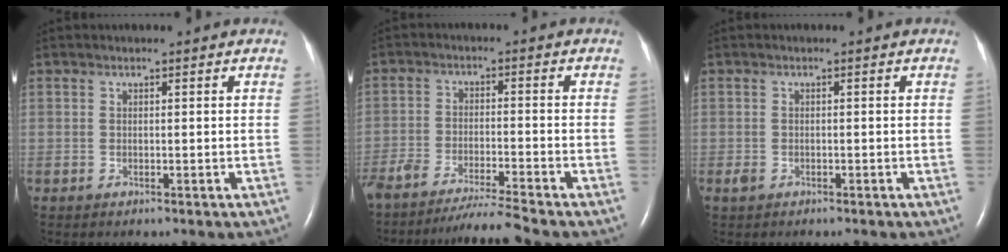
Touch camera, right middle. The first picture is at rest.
{"total": 8.7, "force": [-7.9, -1.7, 3.2], "torque": [-0.043, -0.024, -0.138]}
{"total": 1.5, "force": [-0.9, 0.8, 0.9], "torque": [-0.024, -0.001, -0.011]}